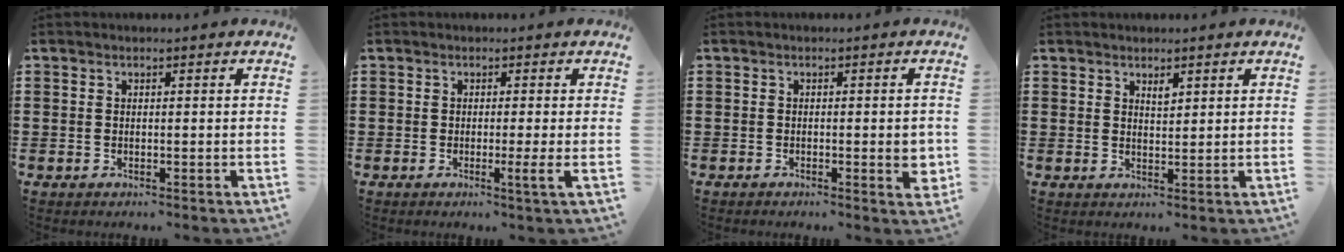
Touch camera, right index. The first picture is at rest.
{"total": 2.6, "force": [-0.6, -0.3, 2.5], "torque": [-0.043, -0.012, -0.011]}
{"total": 2.8, "force": [-0.7, 0.8, 2.6], "torque": [-0.034, -0.002, -0.014]}
{"total": 1.6, "force": [1.4, 0.7, 0.7], "torque": [-0.007, 0.000, 0.023]}